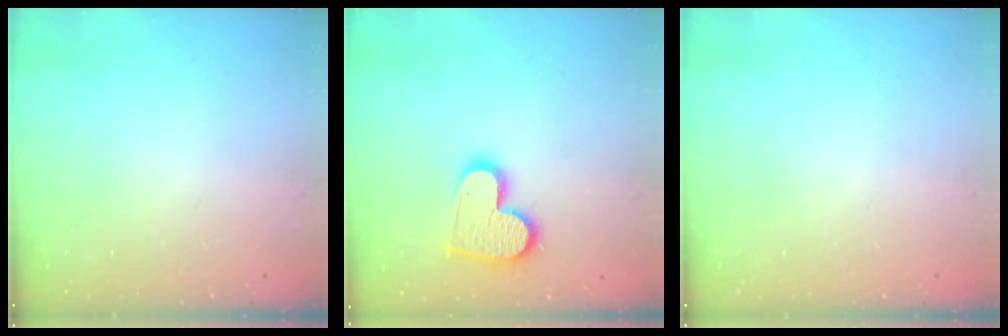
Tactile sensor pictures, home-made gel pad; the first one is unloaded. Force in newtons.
{"total": 13.6, "press": 13.5, "slide": 0.9}
{"total": 0.0}